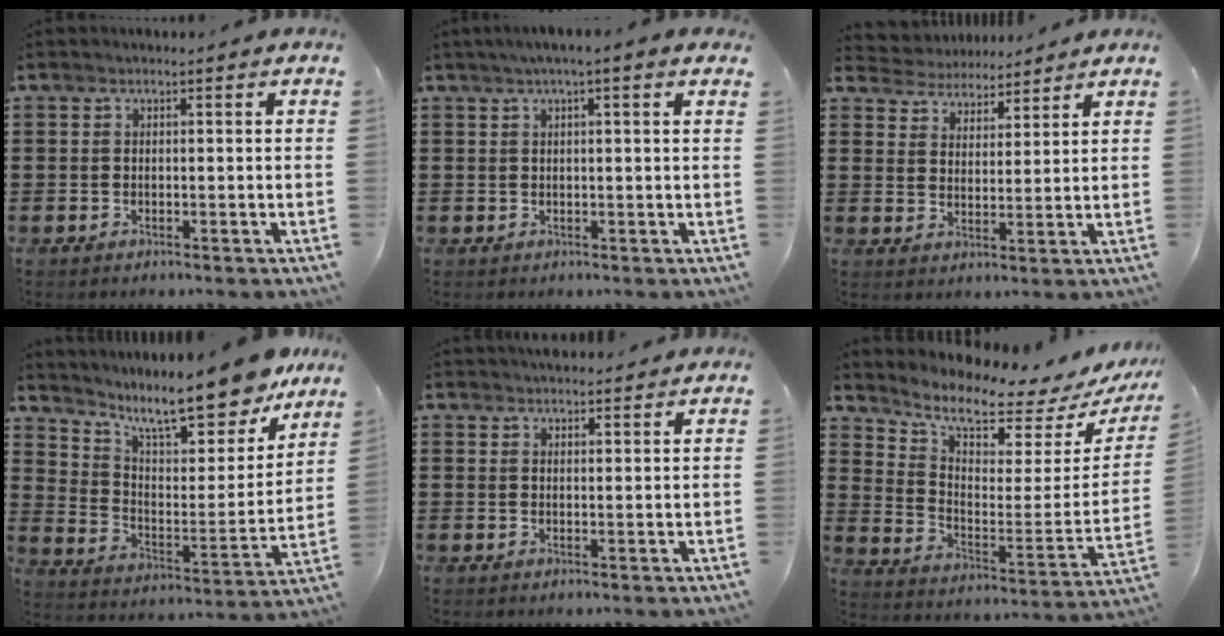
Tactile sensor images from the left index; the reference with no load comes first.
{"total": 1.8, "force": [0.9, 0.3, 1.5], "torque": [-0.031, 0.003, 0.015]}
{"total": 4.1, "force": [3.9, 1.1, -0.7], "torque": [-0.010, -0.018, 0.068]}
{"total": 12.1, "force": [10.4, 1.5, 6.0], "torque": [-0.125, -0.077, 0.173]}
{"total": 2.4, "force": [2.4, 0.3, 0.1], "torque": [-0.007, -0.001, 0.047]}
{"total": 6.9, "force": [5.9, 1.4, 3.1], "torque": [-0.077, -0.056, 0.097]}